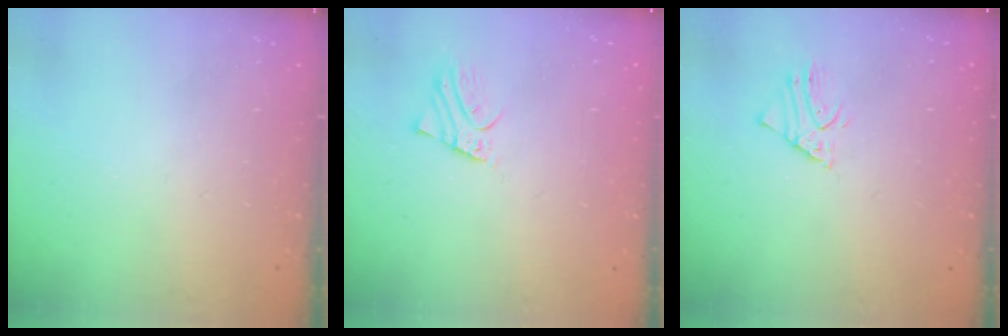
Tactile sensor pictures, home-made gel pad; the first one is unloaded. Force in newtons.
{"total": 1.9, "press": 1.9, "slide": 0.1}
{"total": 1.5, "press": 1.5, "slide": 0.1}